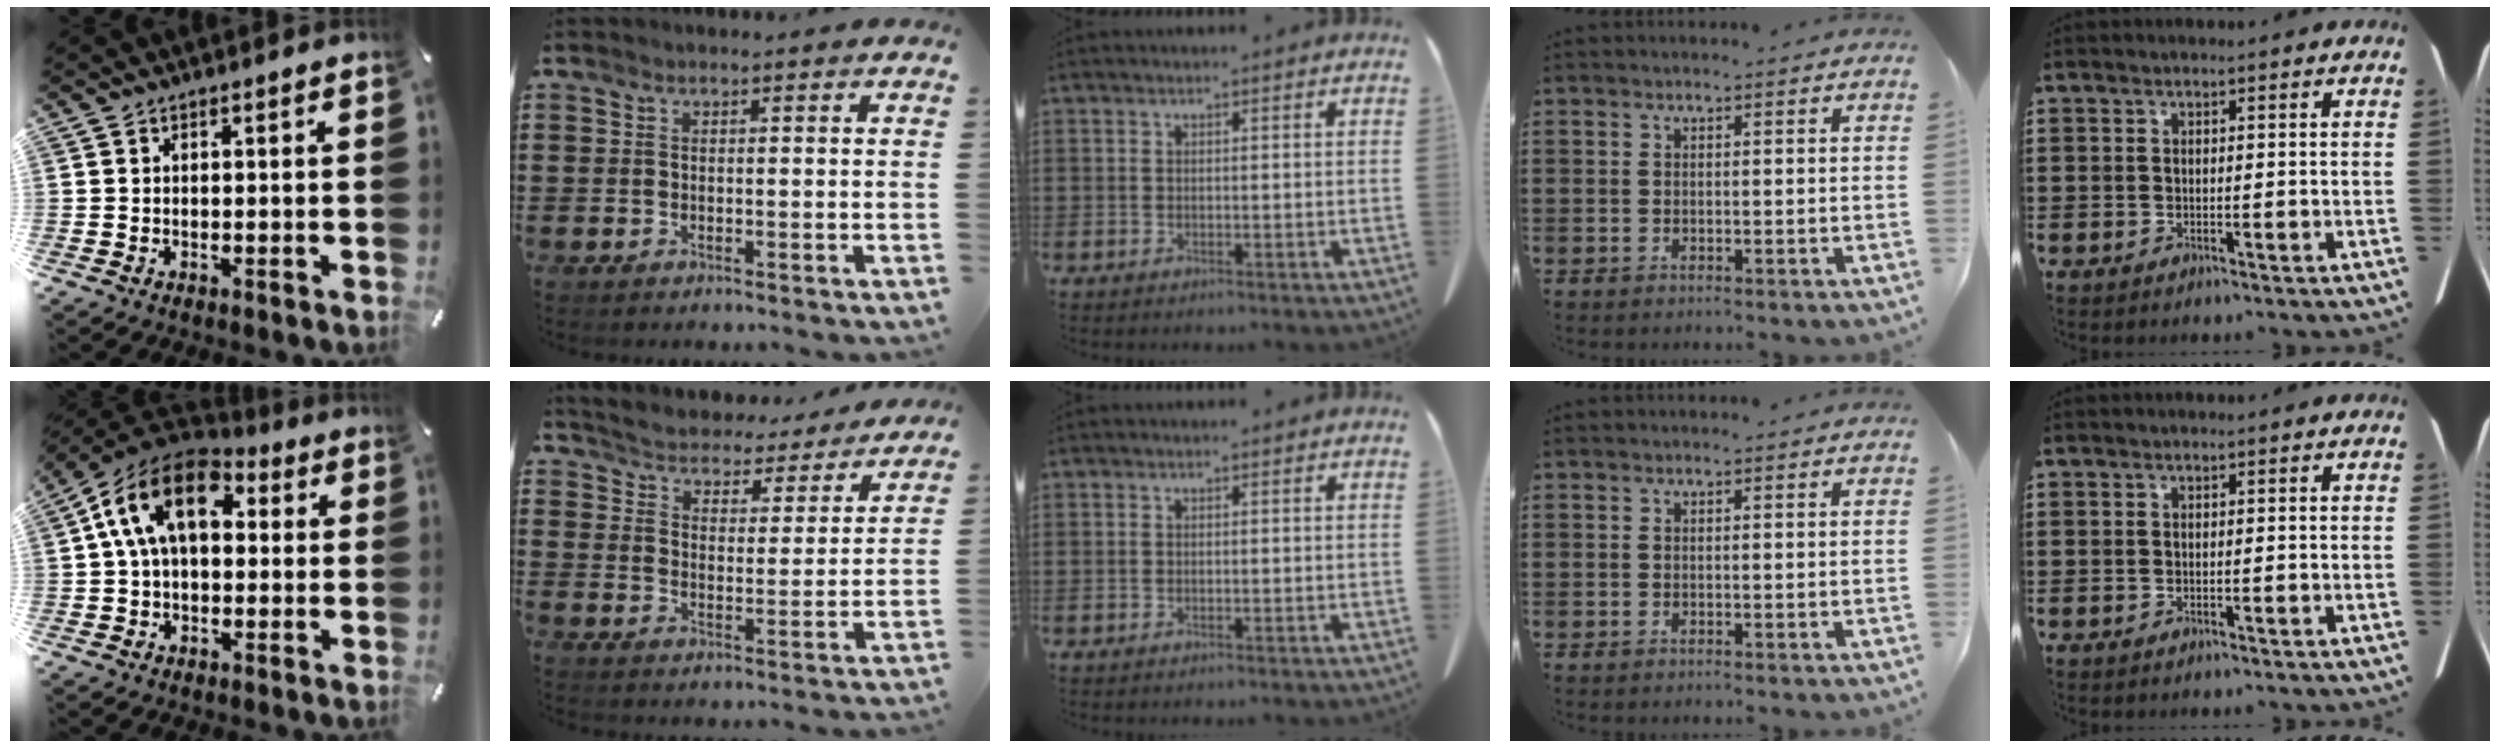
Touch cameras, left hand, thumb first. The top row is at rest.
{"thumb": {"total": 15.0, "force": [4.3, 9.4, 10.9], "torque": [-0.207, 0.001, 0.076]}, "index": {"total": 4.1, "force": [4.1, 0.0, -0.2], "torque": [-0.024, -0.039, 0.063]}}